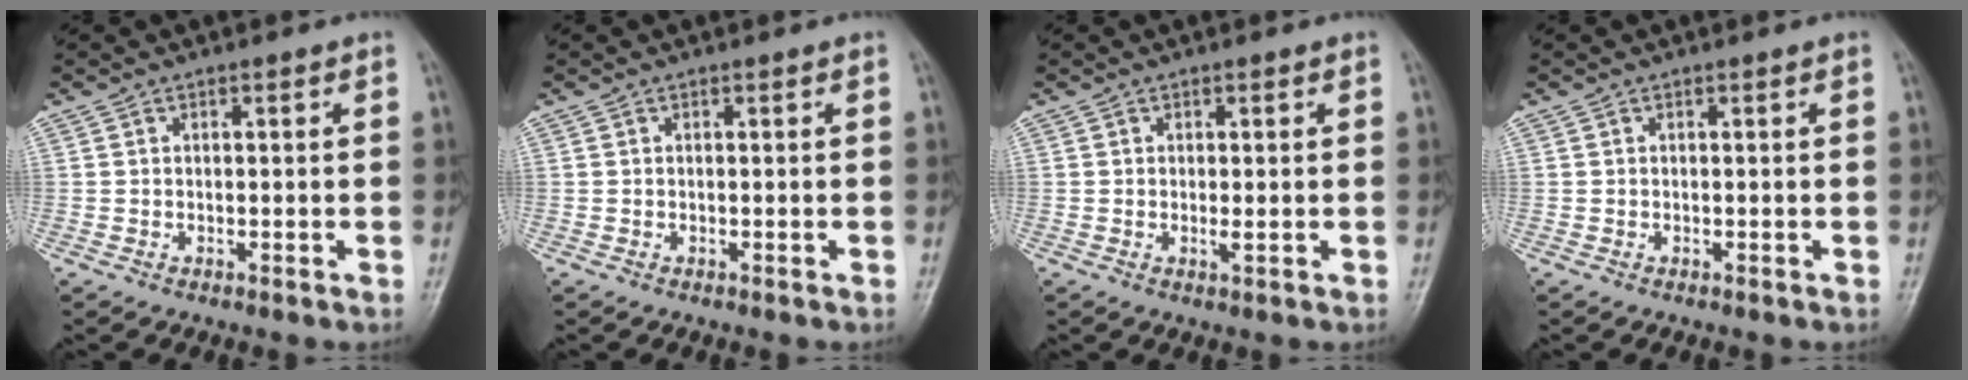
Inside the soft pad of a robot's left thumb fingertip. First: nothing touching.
{"total": 0.0}
{"total": 1.7, "force": [0.1, 0.5, 1.6], "torque": [-0.026, -0.002, 0.003]}
{"total": 0.0}